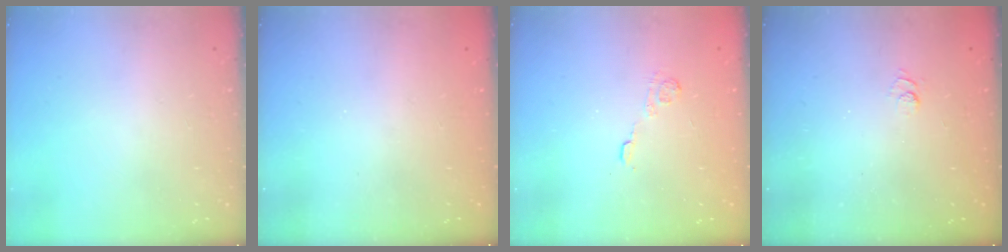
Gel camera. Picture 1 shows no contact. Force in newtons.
{"total": 2.2, "press": 2.1, "slide": 0.7}
{"total": 2.7, "press": 2.3, "slide": 1.4}
{"total": 2.4, "press": 1.9, "slide": 1.4}